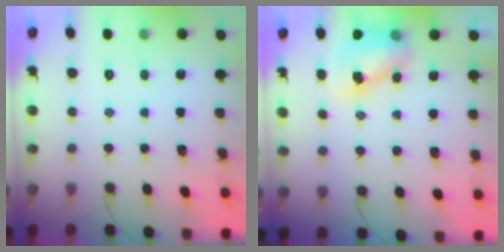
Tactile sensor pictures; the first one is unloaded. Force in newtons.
{"total": 7.8, "press": 7.7, "slide": 1.6}